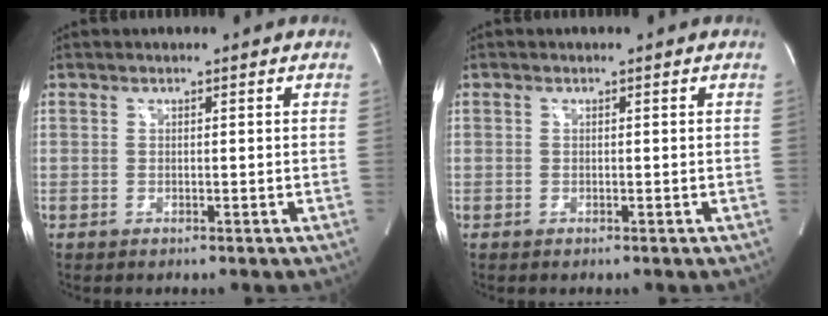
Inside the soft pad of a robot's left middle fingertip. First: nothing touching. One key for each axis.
{"total": 0.0}